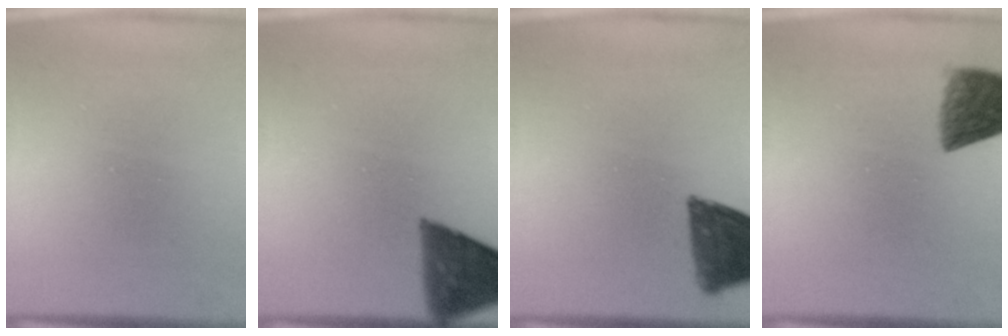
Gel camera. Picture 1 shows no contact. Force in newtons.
{"total": 9.7}
{"total": 12.0}
{"total": 7.5}